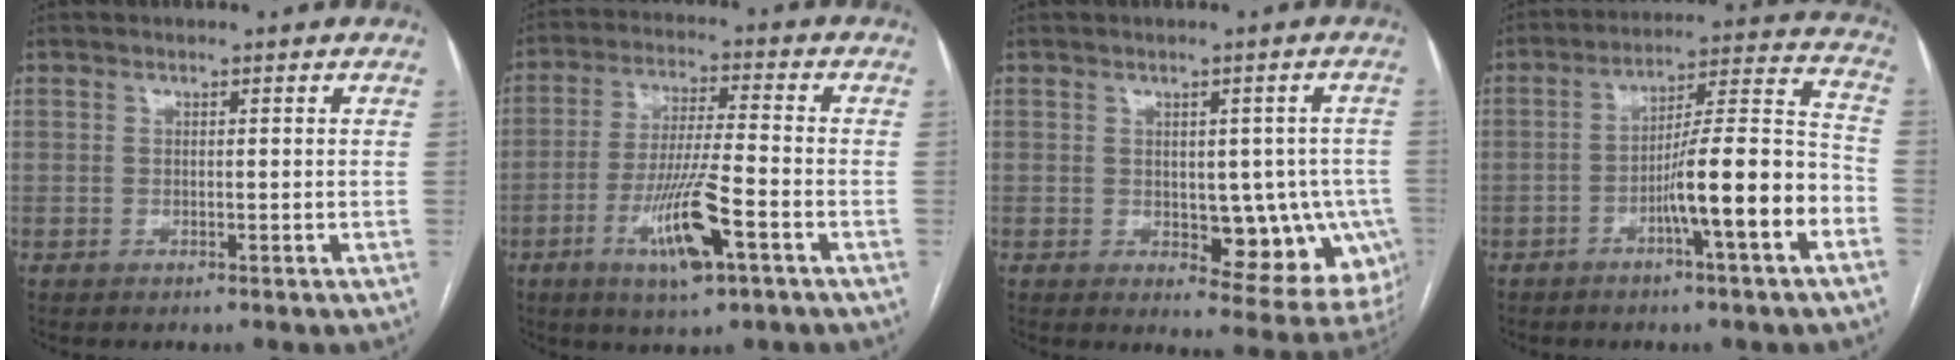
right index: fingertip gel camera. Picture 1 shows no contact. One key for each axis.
{"total": 11.1, "fx": -4.9, "fy": 1.1, "fz": 10.0, "tx": -0.189, "ty": -0.012, "tz": -0.084}
{"total": 11.6, "fx": -1.8, "fy": 5.8, "fz": 9.9, "tx": -0.095, "ty": 0.012, "tz": -0.006}
{"total": 13.2, "fx": -5.2, "fy": 0.3, "fz": 12.1, "tx": -0.186, "ty": 0.018, "tz": -0.082}